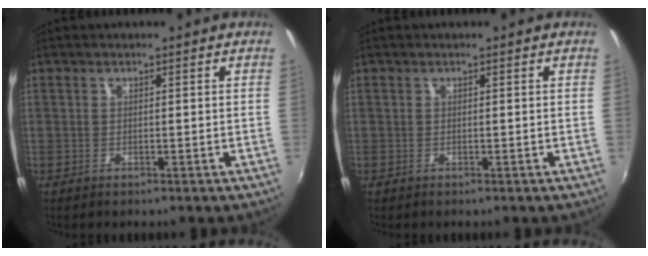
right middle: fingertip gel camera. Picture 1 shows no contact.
{"total": 0.0}